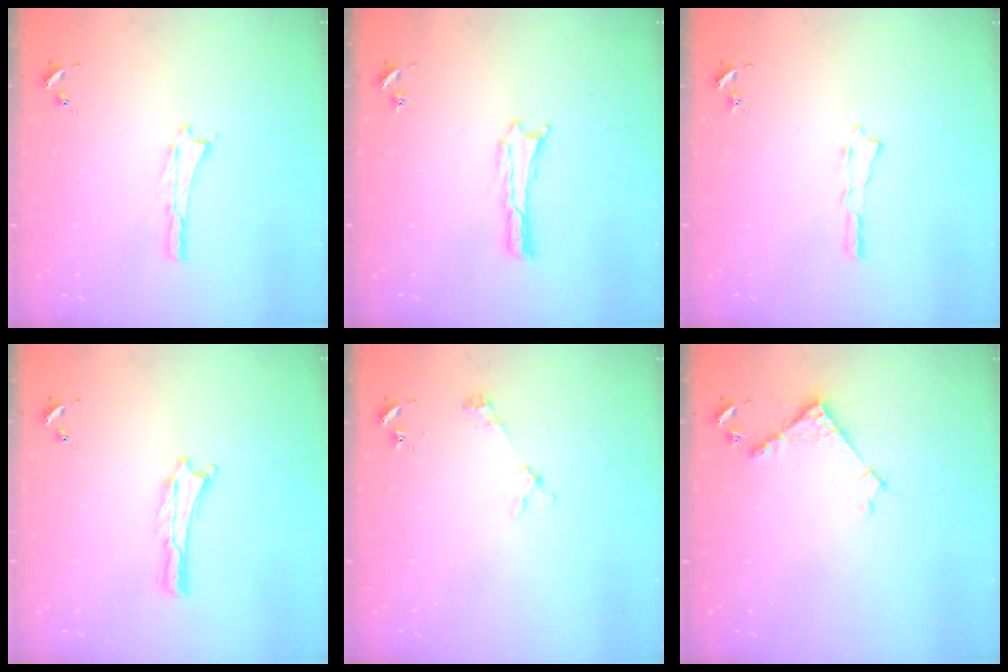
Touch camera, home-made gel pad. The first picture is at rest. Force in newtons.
{"total": 0.0}
{"total": 0.0}
{"total": 0.0}
{"total": 2.2, "press": 2.2, "slide": 0.3}
{"total": 3.8, "press": 3.8, "slide": 0.3}